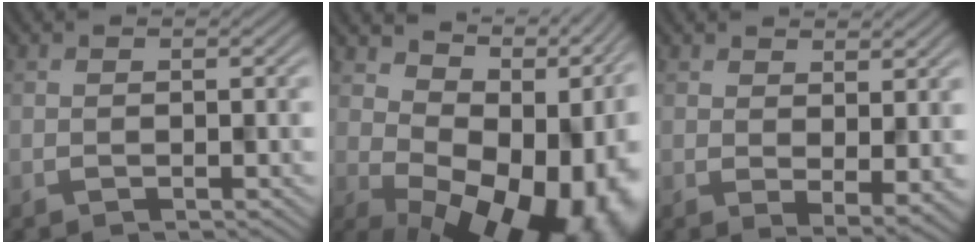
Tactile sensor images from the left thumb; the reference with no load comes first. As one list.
[{"total": 16.5, "force": [1.0, 10.2, 13.0], "torque": [-0.131, -0.019, 0.055]}, {"total": 2.9, "force": [1.5, 0.7, 2.4], "torque": [-0.039, -0.010, 0.035]}]